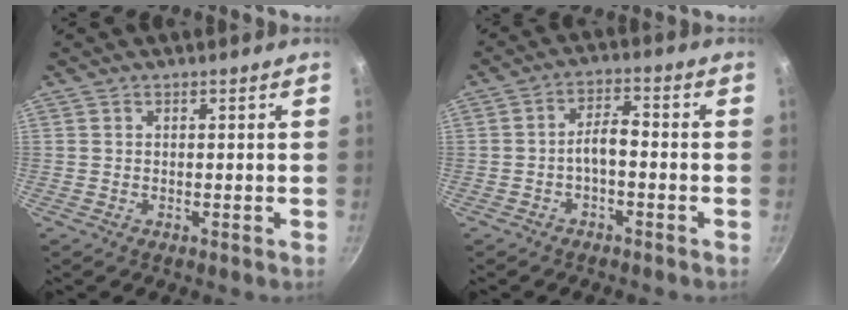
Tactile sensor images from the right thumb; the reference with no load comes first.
{"total": 4.3, "force": [-1.7, 1.8, 3.6], "torque": [-0.061, 0.030, -0.031]}